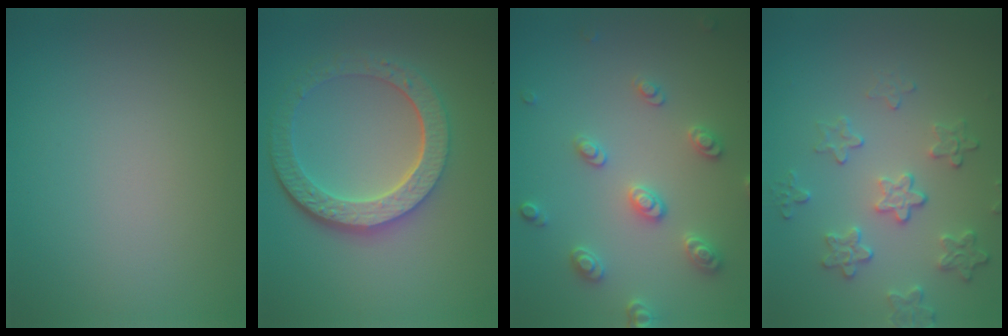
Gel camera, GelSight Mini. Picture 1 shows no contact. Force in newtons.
{"total": 6.2, "press": 4.6, "slide": 4.1}
{"total": 3.2, "press": 3.0, "slide": 0.9}
{"total": 3.4, "press": 2.9, "slide": 1.8}